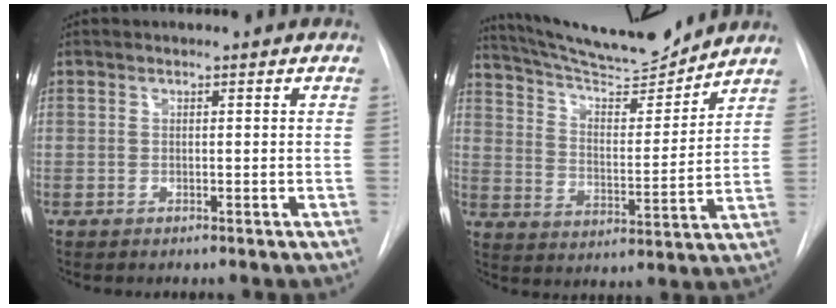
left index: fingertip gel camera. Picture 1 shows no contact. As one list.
[{"total": 15.5, "force": [14.7, 1.0, 4.9], "torque": [-0.087, -0.014, 0.238]}]